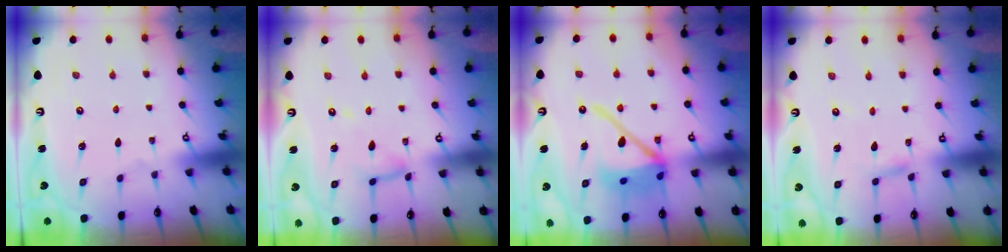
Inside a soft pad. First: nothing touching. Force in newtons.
{"total": 8.6, "press": 8.6, "slide": 0.6}
{"total": 14.4, "press": 14.2, "slide": 1.9}
{"total": 3.0, "press": 3.0, "slide": 0.2}